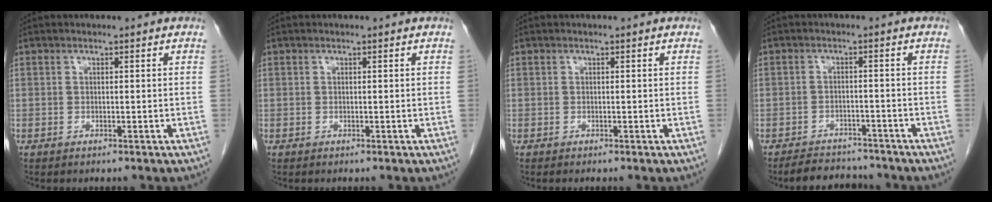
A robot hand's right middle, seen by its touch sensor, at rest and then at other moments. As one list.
[{"total": 0.0}, {"total": 0.0}, {"total": 6.5, "force": [-6.0, 2.1, 1.2], "torque": [-0.016, -0.002, -0.087]}]